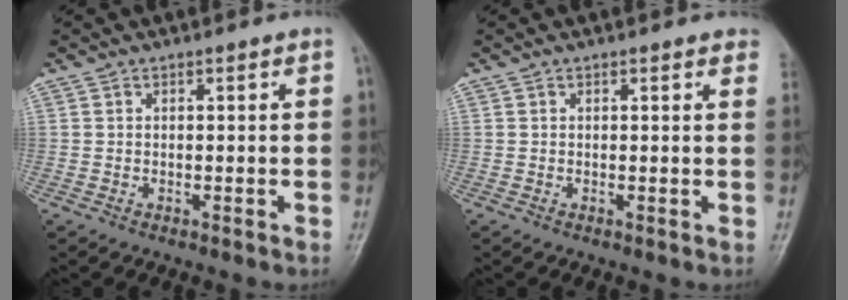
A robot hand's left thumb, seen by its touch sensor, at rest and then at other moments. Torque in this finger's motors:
{"motor_torque": [0.85, 0.23, 0.39, -0.61, 0.00]}